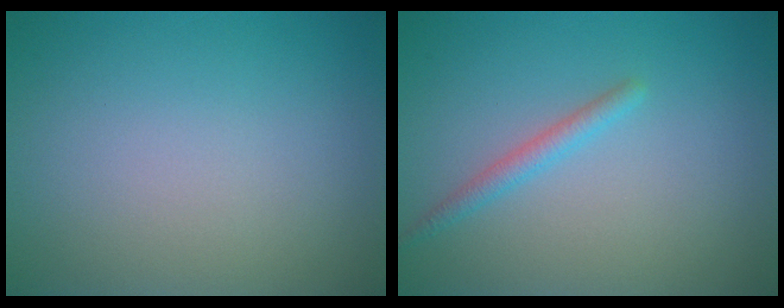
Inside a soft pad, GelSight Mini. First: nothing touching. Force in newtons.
{"total": 1.5, "press": 1.5, "slide": 0.0}